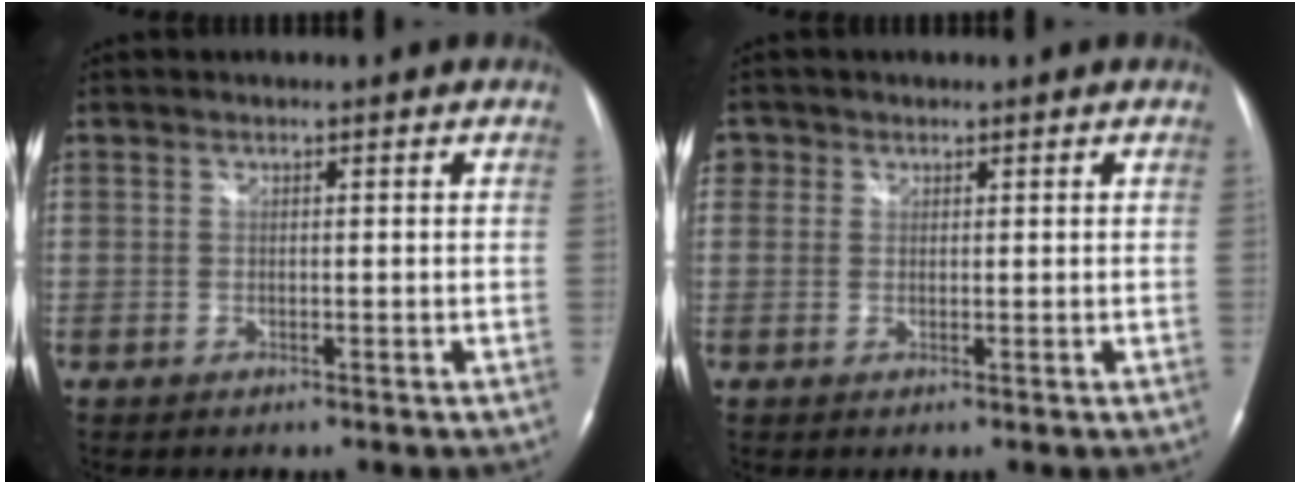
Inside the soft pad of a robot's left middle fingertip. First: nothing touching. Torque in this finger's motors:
{"motor_torque": [0.07, -0.05, -0.13, 0.01]}